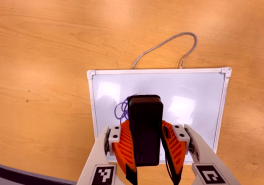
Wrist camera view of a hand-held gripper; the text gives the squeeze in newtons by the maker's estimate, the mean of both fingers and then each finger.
{"total": 7.6, "left": 6.5, "right": 8.8}